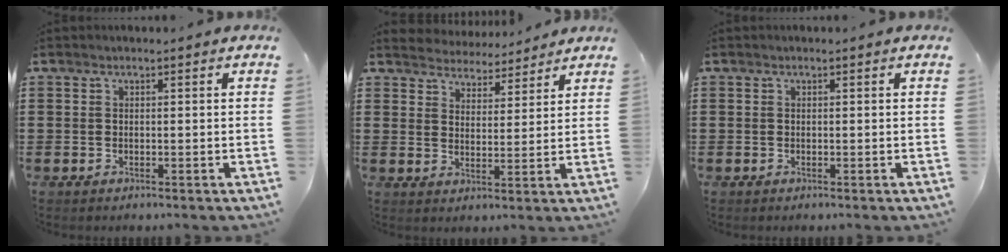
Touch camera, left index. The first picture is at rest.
{"total": 3.9, "force": [3.8, 0.6, -0.5], "torque": [-0.010, -0.022, 0.067]}
{"total": 0.0}